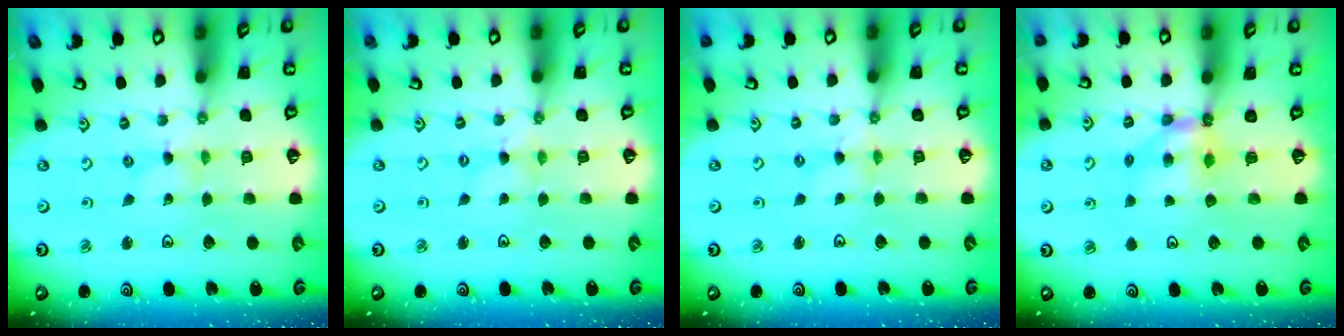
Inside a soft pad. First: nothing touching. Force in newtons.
{"total": 0.8, "press": 0.7, "slide": 0.2}
{"total": 0.9, "press": 0.8, "slide": 0.2}
{"total": 6.2, "press": 6.2, "slide": 0.8}